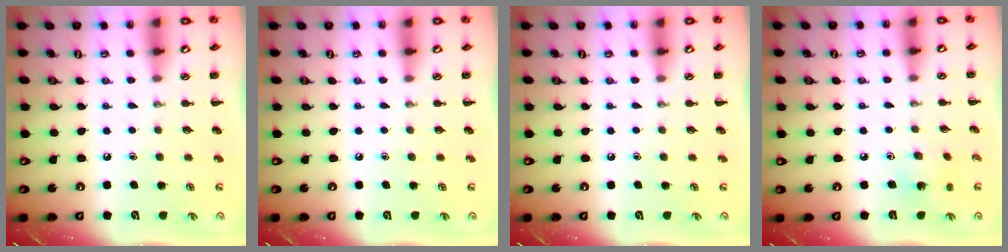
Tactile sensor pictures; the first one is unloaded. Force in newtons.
{"total": 0.0}
{"total": 0.0}
{"total": 2.2, "press": 2.2, "slide": 0.4}